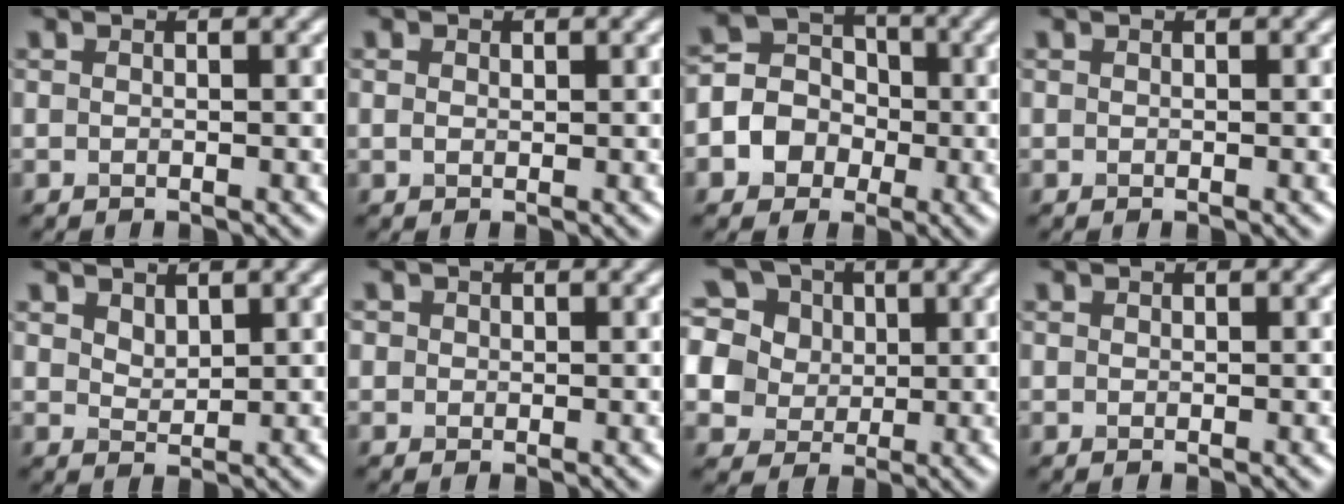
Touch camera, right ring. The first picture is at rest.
{"total": 0.7, "force": [0.2, 0.6, 0.4], "torque": [-0.009, 0.000, 0.004]}
{"total": 5.9, "force": [-1.7, 5.3, 1.9], "torque": [-0.023, 0.014, -0.055]}
{"total": 0.0}
{"total": 1.6, "force": [1.2, 0.8, 0.8], "torque": [-0.018, -0.003, 0.028]}
{"total": 0.8, "force": [0.3, 0.8, 0.1], "torque": [0.003, -0.002, 0.000]}
{"total": 15.6, "force": [6.3, 12.1, 7.7], "torque": [-0.194, 0.054, 0.090]}
{"total": 0.0}